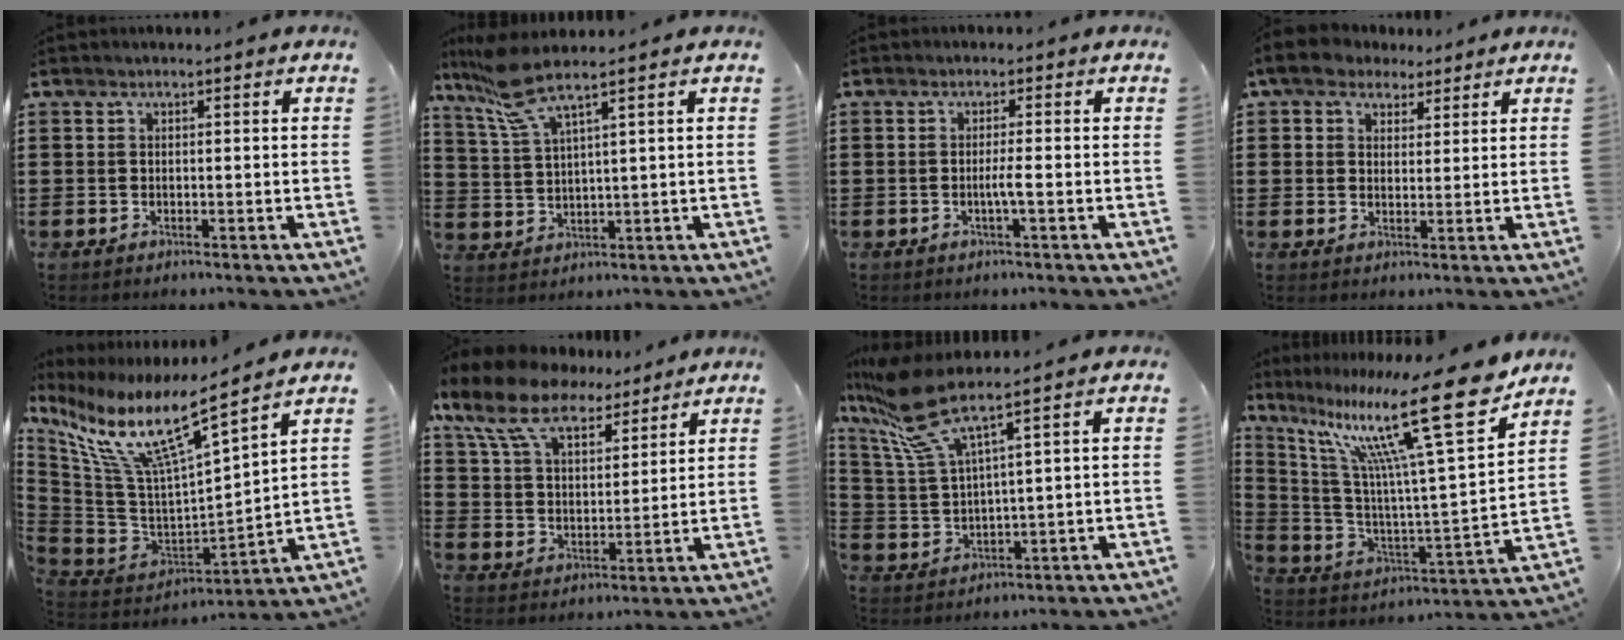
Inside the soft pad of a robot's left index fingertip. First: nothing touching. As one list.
[{"total": 7.0, "force": [4.9, 0.7, 4.9], "torque": [-0.128, -0.012, 0.083]}, {"total": 2.3, "force": [-0.5, -0.1, 2.2], "torque": [-0.039, -0.003, -0.011]}, {"total": 5.4, "force": [3.6, 3.4, 2.0], "torque": [-0.060, 0.011, 0.067]}, {"total": 12.5, "force": [7.4, 2.2, 9.8], "torque": [-0.222, -0.055, 0.119]}, {"total": 10.7, "force": [8.5, 4.1, 5.2], "torque": [-0.136, -0.028, 0.155]}, {"total": 8.8, "force": [5.8, 1.4, 6.5], "torque": [-0.170, -0.031, 0.097]}, {"total": 20.3, "force": [13.1, 2.2, 15.4], "torque": [-0.307, -0.077, 0.203]}]